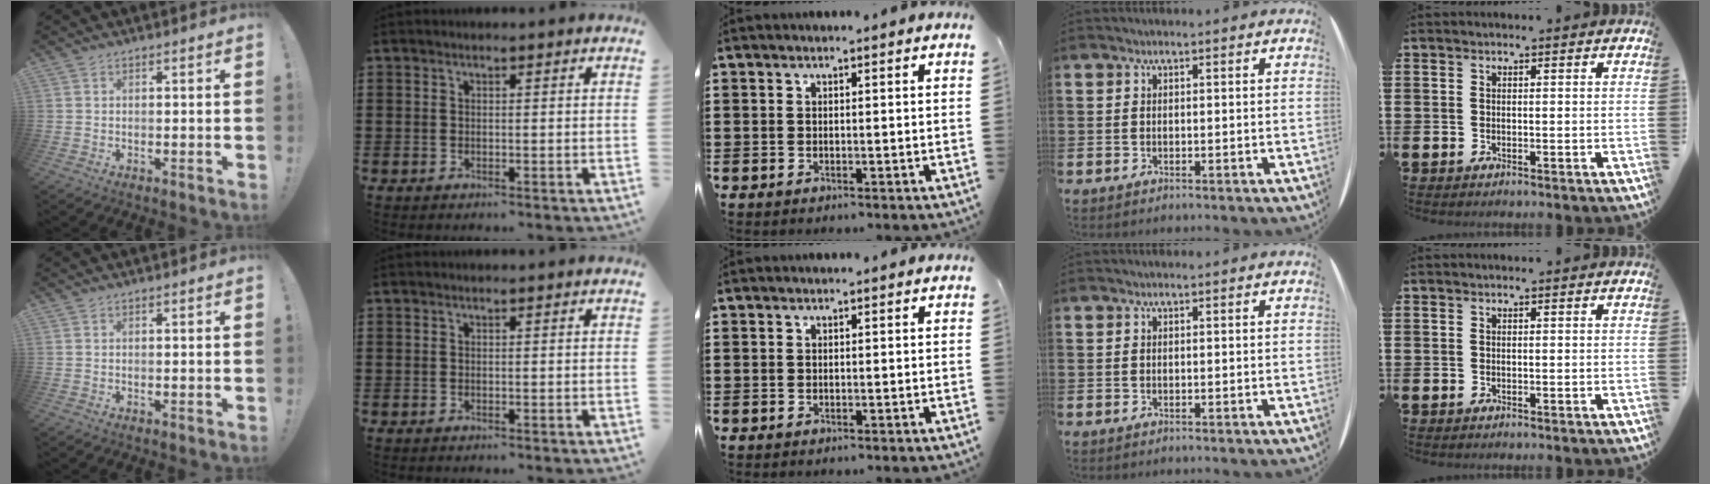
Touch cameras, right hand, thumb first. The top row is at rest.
{}